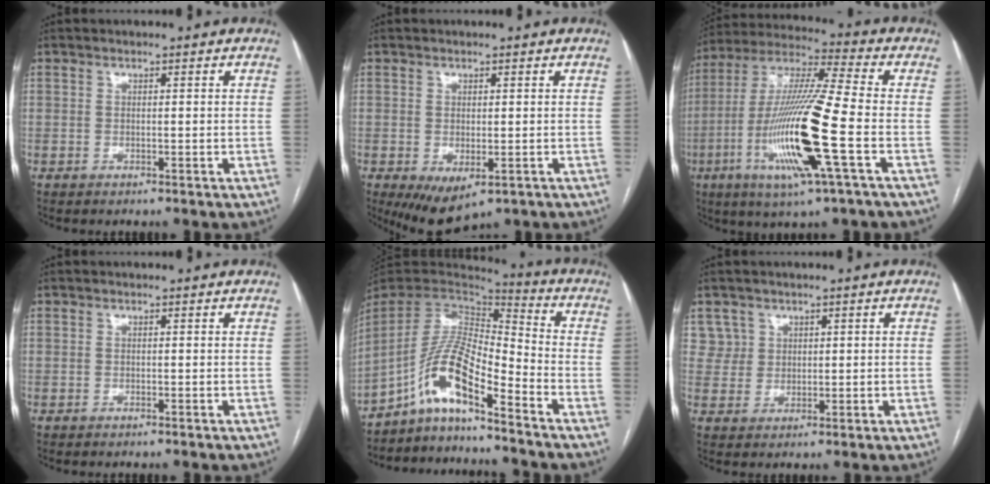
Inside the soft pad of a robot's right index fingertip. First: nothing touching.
{"total": 5.8, "force": [-2.3, 2.8, 4.6], "torque": [-0.071, -0.017, -0.021]}
{"total": 18.4, "force": [-5.3, 0.2, 17.7], "torque": [-0.362, -0.018, -0.106]}
{"total": 0.0}
{"total": 11.6, "force": [-7.5, 1.6, 8.8], "torque": [-0.174, 0.016, -0.139]}
{"total": 3.3, "force": [1.7, 2.8, -0.4], "torque": [0.020, 0.007, 0.028]}